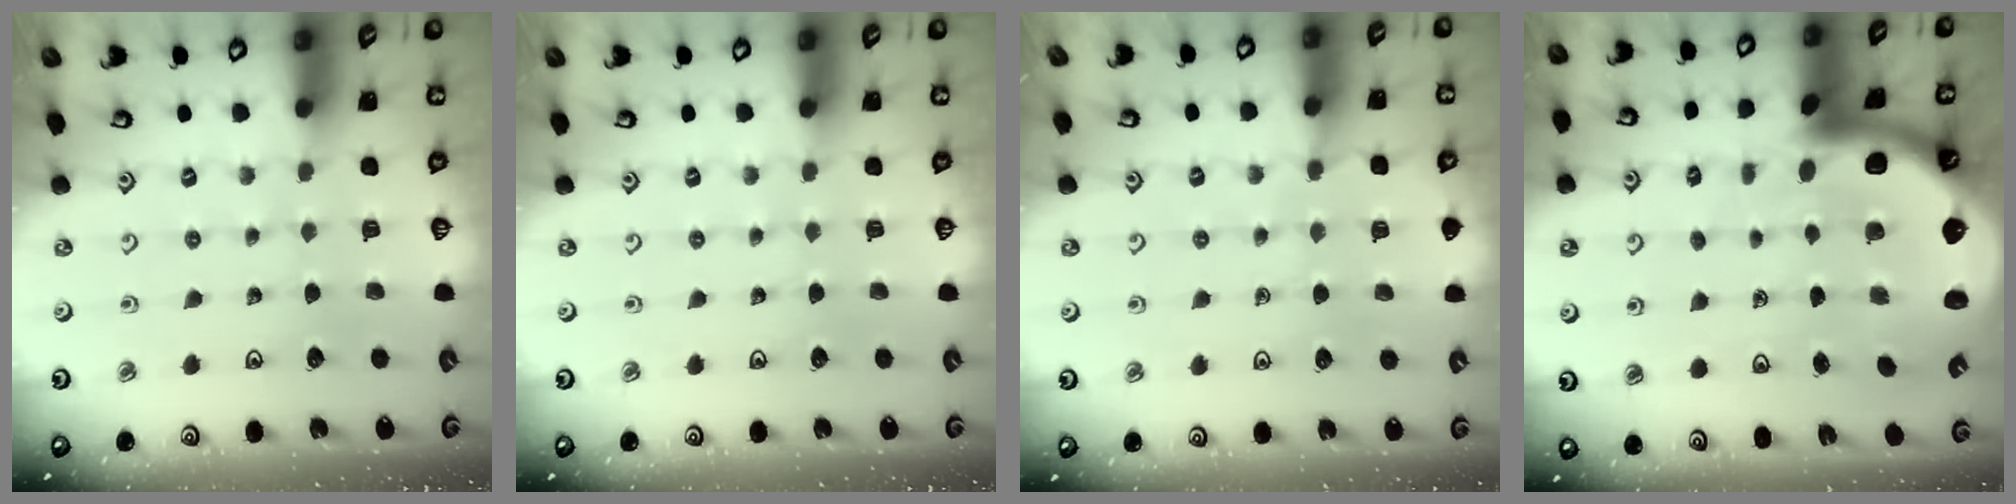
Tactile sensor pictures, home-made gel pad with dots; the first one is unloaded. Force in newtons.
{"total": 0.0}
{"total": 5.3, "press": 5.3, "slide": 0.5}
{"total": 8.3, "press": 8.2, "slide": 1.1}